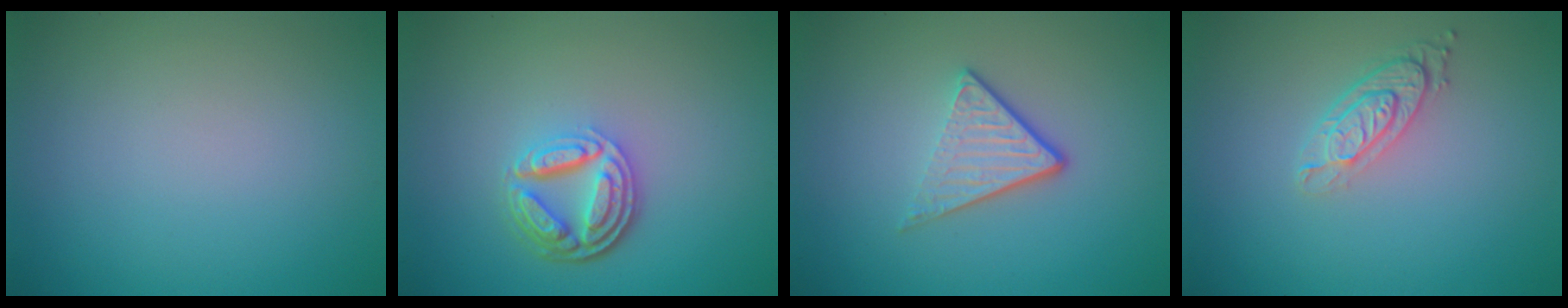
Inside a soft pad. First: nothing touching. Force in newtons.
{"total": 4.7, "press": 3.6, "slide": 3.1}
{"total": 3.6, "press": 2.4, "slide": 2.7}
{"total": 3.1, "press": 2.3, "slide": 2.1}